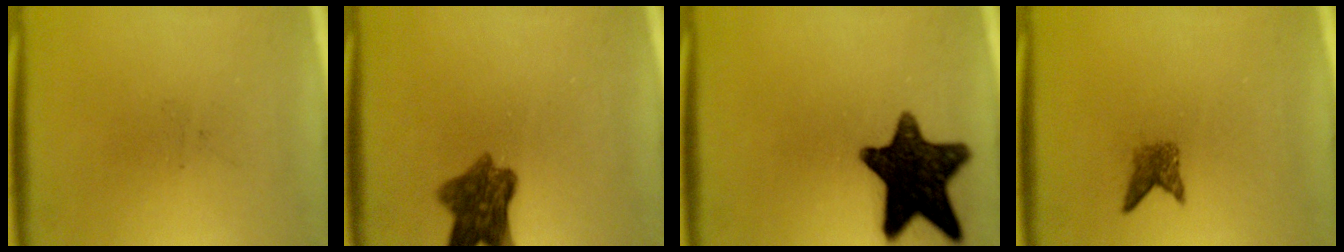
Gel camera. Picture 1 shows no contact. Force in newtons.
{"total": 7.4}
{"total": 15.7}
{"total": 2.1}